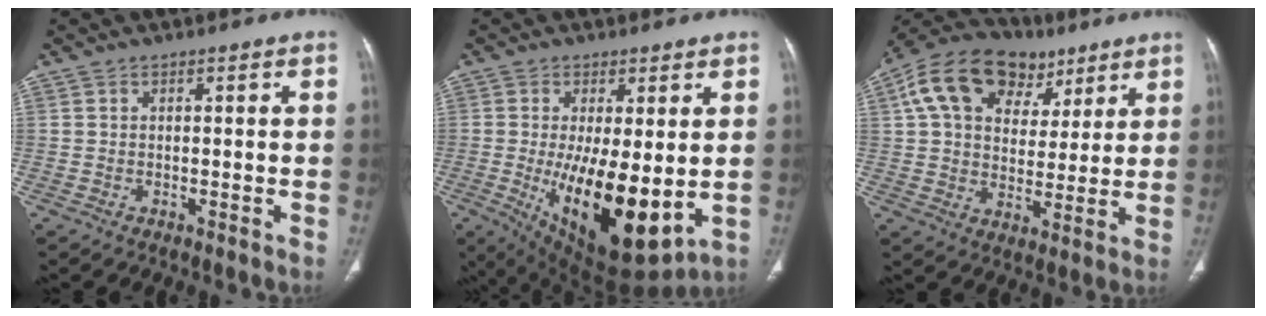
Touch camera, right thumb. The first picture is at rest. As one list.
[{"total": 17.2, "force": [-2.0, 6.6, 15.8], "torque": [-0.254, -0.038, -0.009]}, {"total": 19.3, "force": [8.8, 13.1, 11.0], "torque": [-0.168, 0.009, 0.145]}]